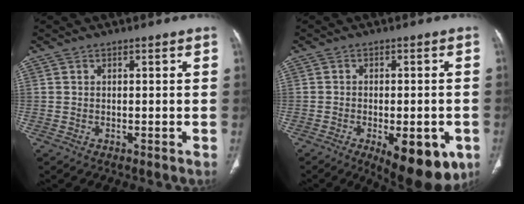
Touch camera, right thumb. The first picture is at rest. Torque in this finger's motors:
{"motor_torque": [2.48, 2.53, -0.03, -0.07, 0.31]}